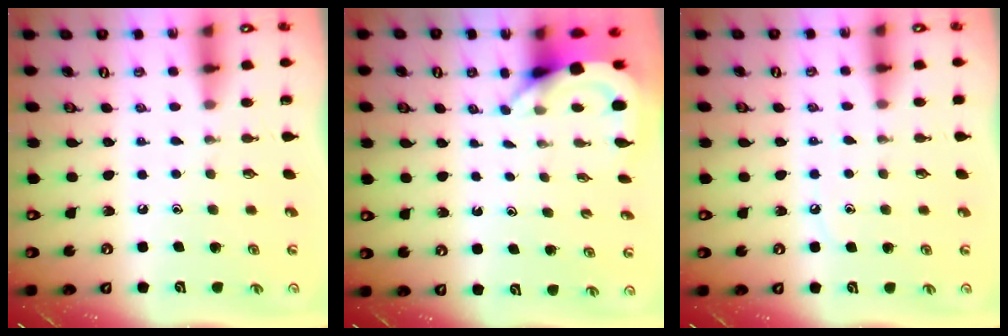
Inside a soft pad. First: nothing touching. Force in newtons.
{"total": 3.8, "press": 3.8, "slide": 0.2}
{"total": 5.3, "press": 5.2, "slide": 0.7}